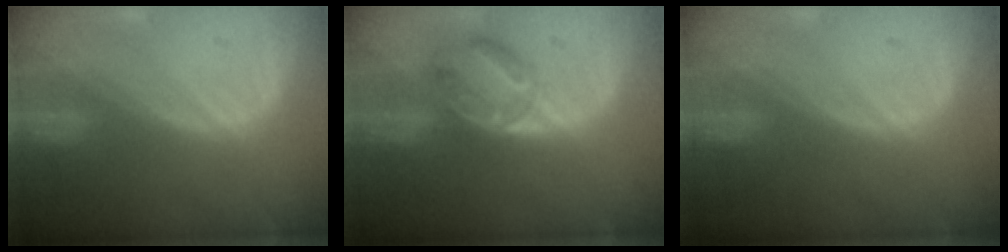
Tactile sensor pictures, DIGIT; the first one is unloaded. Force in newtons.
{"total": 6.3, "press": 5.7, "slide": 2.7}
{"total": 0.0}